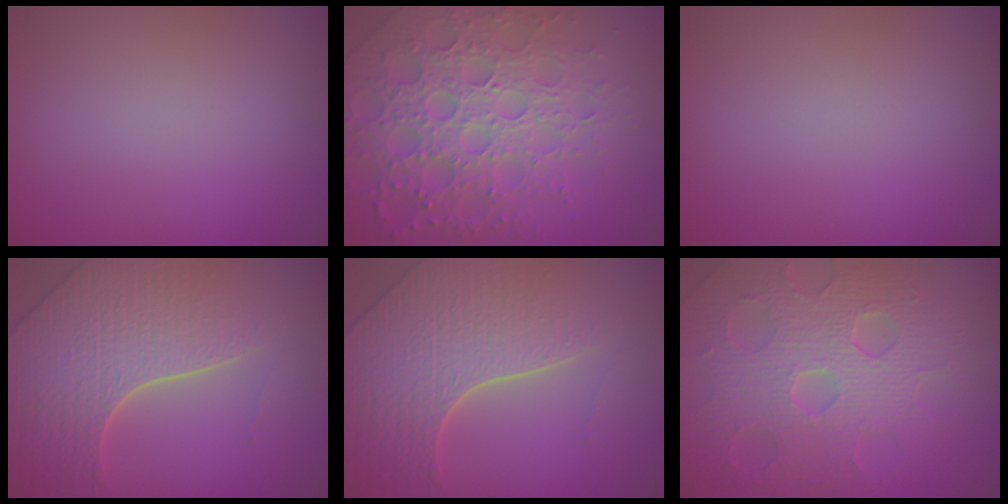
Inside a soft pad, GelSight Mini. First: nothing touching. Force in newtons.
{"total": 7.3, "press": 7.1, "slide": 1.6}
{"total": 0.0}
{"total": 8.0, "press": 5.7, "slide": 5.7}
{"total": 8.0, "press": 5.7, "slide": 5.7}
{"total": 8.6, "press": 5.8, "slide": 6.4}